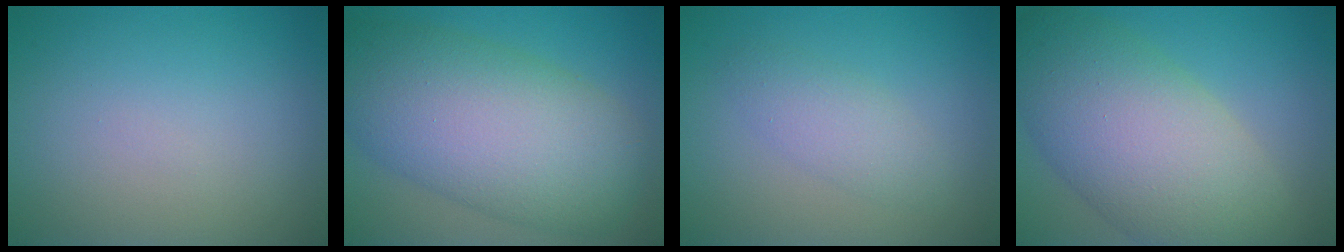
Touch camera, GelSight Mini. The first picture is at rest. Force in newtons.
{"total": 11.8, "press": 11.8, "slide": 0.3}
{"total": 2.4, "press": 2.4, "slide": 0.0}
{"total": 11.2, "press": 11.2, "slide": 0.3}